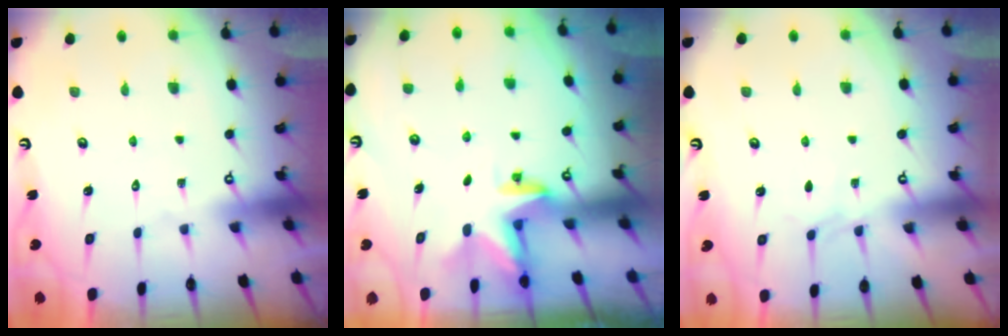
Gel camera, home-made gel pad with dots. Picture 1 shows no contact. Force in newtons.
{"total": 2.9, "press": 2.9, "slide": 0.2}
{"total": 2.8, "press": 2.8, "slide": 0.5}